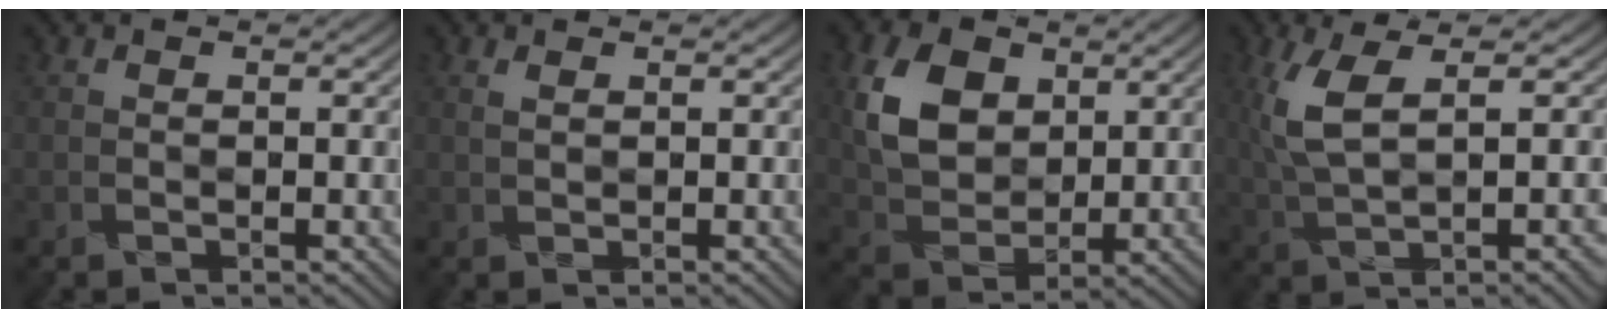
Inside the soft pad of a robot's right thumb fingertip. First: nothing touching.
{"total": 0.8, "force": [0.4, 0.1, 0.6], "torque": [-0.014, 0.000, 0.008]}
{"total": 8.8, "force": [2.7, 6.3, 5.6], "torque": [-0.129, 0.003, 0.047]}
{"total": 8.5, "force": [1.1, 2.7, 7.9], "torque": [-0.166, 0.005, 0.019]}